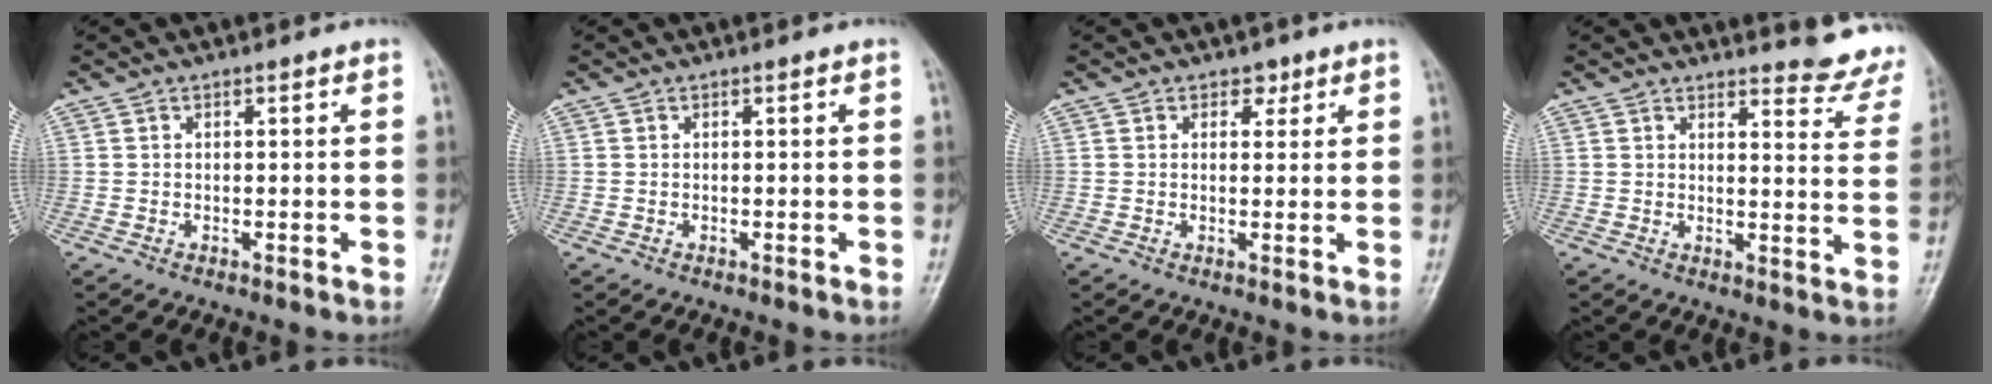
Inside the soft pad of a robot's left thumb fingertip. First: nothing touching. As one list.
[{"total": 0.0}, {"total": 2.3, "force": [1.3, 1.7, 0.7], "torque": [0.012, -0.005, 0.013]}, {"total": 11.1, "force": [10.8, 2.4, 1.7], "torque": [0.018, -0.101, 0.100]}]